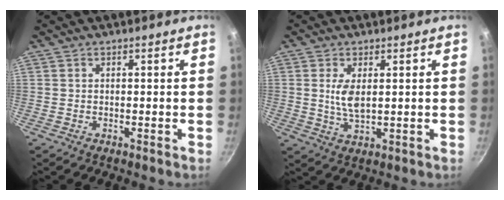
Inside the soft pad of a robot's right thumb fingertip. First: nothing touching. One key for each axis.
{"total": 4.8, "fx": 0.9, "fy": 2.2, "fz": 4.2, "tx": -0.084, "ty": -0.012, "tz": 0.024}